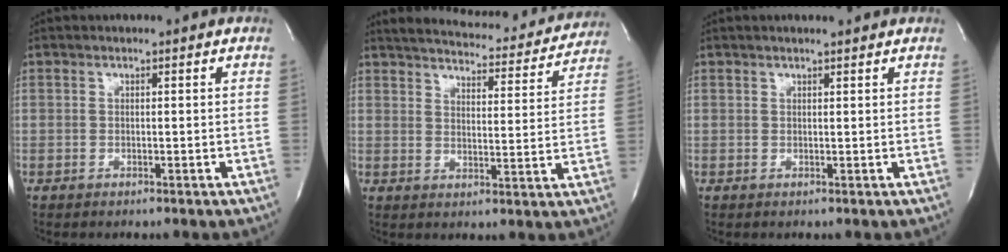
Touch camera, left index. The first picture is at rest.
{"total": 18.8, "force": [17.6, 4.1, 5.2], "torque": [-0.071, -0.014, 0.216]}
{"total": 2.7, "force": [2.3, 0.3, 1.3], "torque": [-0.020, 0.015, 0.032]}